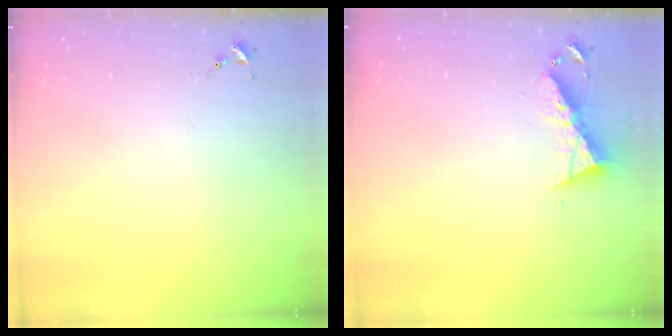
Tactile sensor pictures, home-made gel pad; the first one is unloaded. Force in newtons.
{"total": 7.4, "press": 7.4, "slide": 0.4}